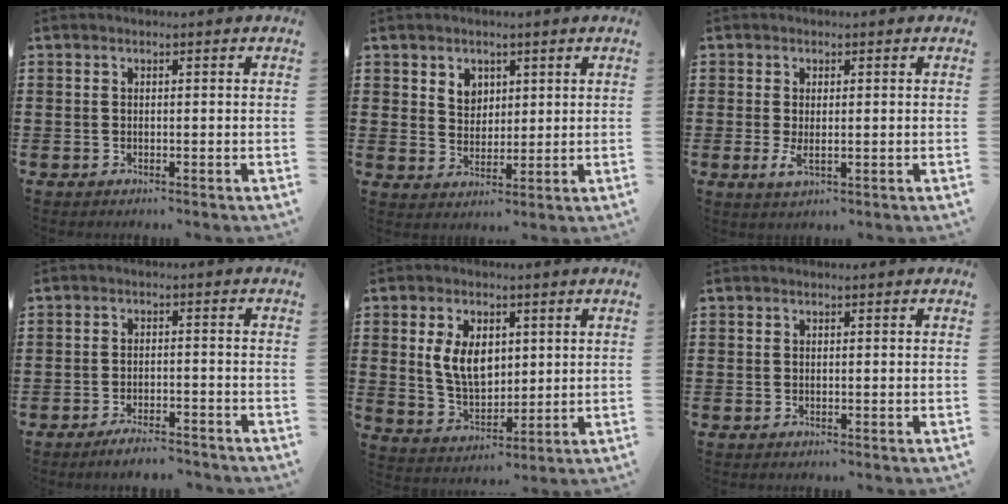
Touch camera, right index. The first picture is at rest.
{"total": 3.7, "force": [2.2, 2.8, 0.8], "torque": [-0.027, 0.011, 0.041]}
{"total": 2.2, "force": [0.0, 0.9, 2.1], "torque": [-0.046, -0.002, -0.002]}
{"total": 3.3, "force": [-3.2, 0.3, 1.0], "torque": [-0.018, 0.002, -0.063]}
{"total": 7.5, "force": [1.7, 4.8, 5.6], "torque": [-0.127, 0.006, 0.025]}
{"total": 0.0}